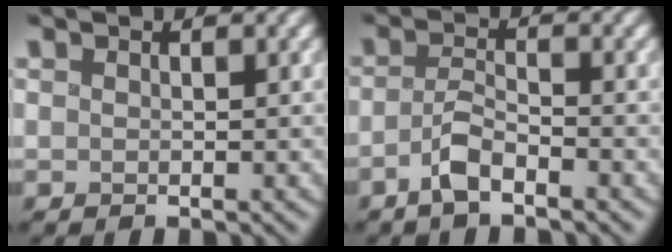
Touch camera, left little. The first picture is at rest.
{"total": 2.9, "force": [-2.2, 0.7, 1.7], "torque": [-0.033, 0.001, -0.050]}